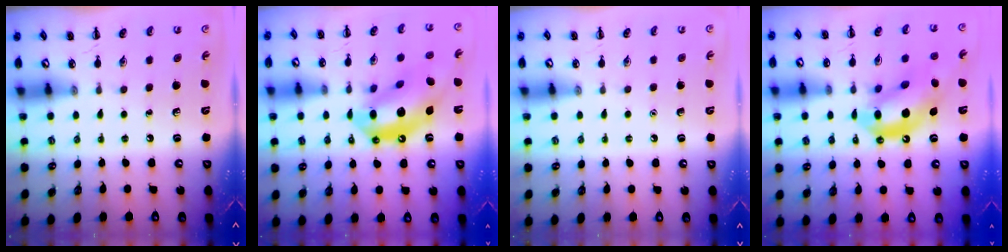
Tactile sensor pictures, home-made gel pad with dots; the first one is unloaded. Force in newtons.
{"total": 16.3, "press": 15.7, "slide": 4.3}
{"total": 1.6, "press": 1.5, "slide": 0.1}
{"total": 14.2, "press": 13.6, "slide": 4.1}